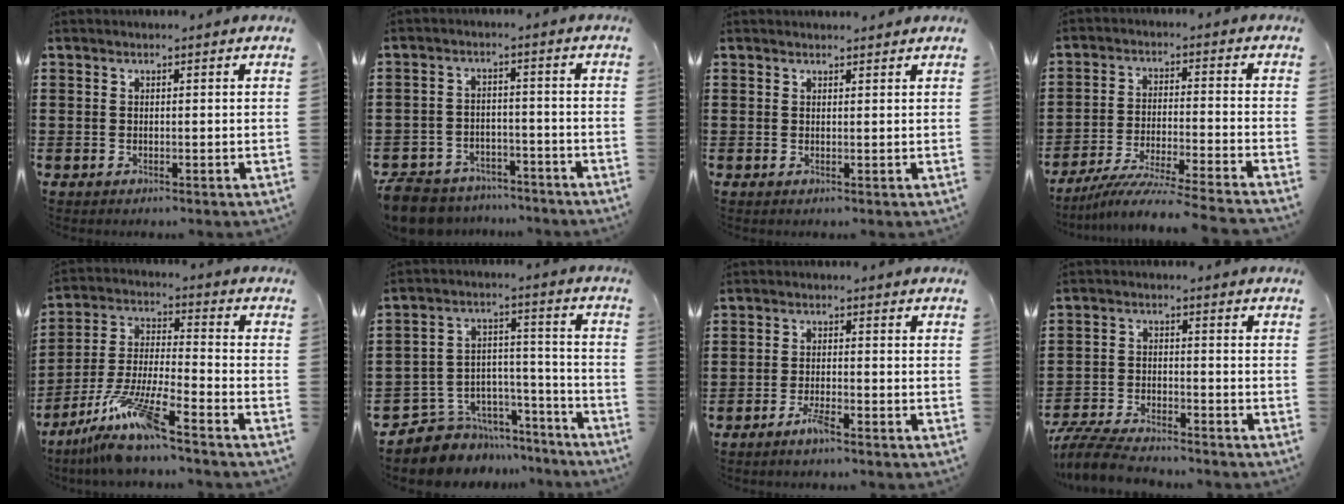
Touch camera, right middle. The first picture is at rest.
{"total": 6.3, "force": [-6.1, 1.4, 0.7], "torque": [-0.033, 0.008, -0.128]}
{"total": 0.8, "force": [0.8, 0.1, 0.0], "torque": [0.006, -0.004, 0.013]}
{"total": 6.8, "force": [-6.2, -0.8, 2.5], "torque": [-0.048, -0.019, -0.121]}
{"total": 10.4, "force": [-8.3, 0.2, 6.2], "torque": [-0.131, -0.004, -0.166]}
{"total": 6.0, "force": [-4.8, 3.6, -0.1], "torque": [-0.008, 0.012, -0.090]}
{"total": 2.8, "force": [-2.0, 0.3, 1.8], "torque": [-0.046, -0.002, -0.042]}
{"total": 6.5, "force": [-6.2, 0.9, 1.9], "torque": [-0.043, 0.005, -0.121]}